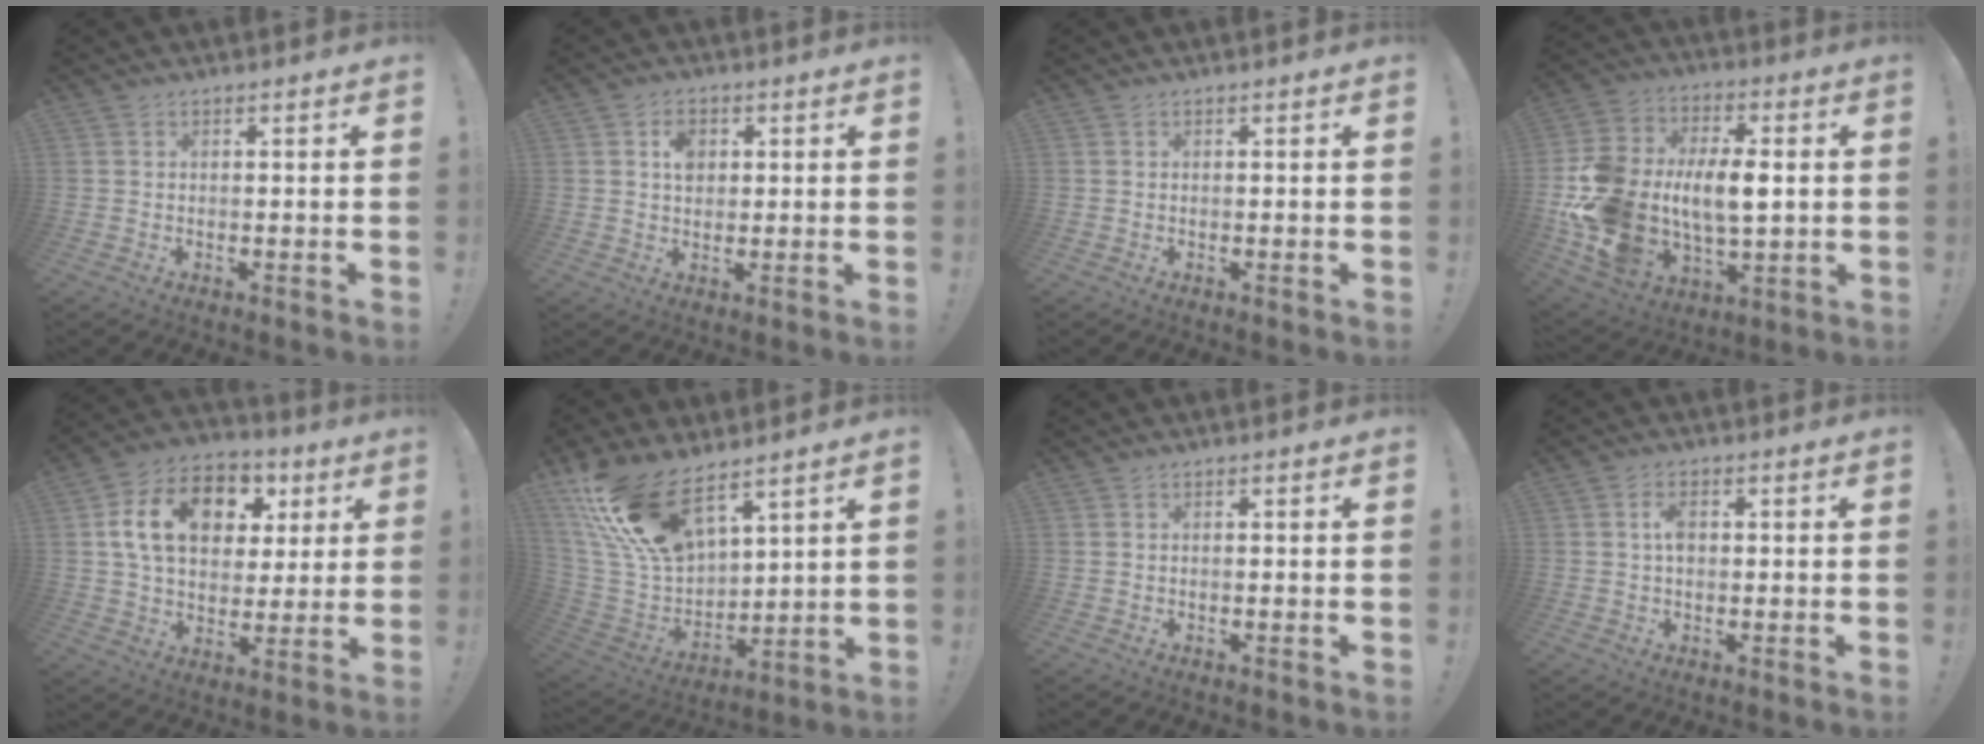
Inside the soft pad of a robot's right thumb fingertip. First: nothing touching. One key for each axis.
{"total": 4.8, "fx": 1.4, "fy": 3.7, "fz": 2.8, "tx": -0.028, "ty": -0.003, "tz": 0.022}
{"total": 0.0}
{"total": 20.2, "fx": 0.8, "fy": 14.0, "fz": 14.5, "tx": -0.294, "ty": -0.007, "tz": 0.023}
{"total": 18.0, "fx": 5.7, "fy": 12.7, "fz": 11.5, "tx": -0.179, "ty": -0.006, "tz": 0.106}
{"total": 19.6, "fx": 13.7, "fy": 8.9, "fz": 10.8, "tx": -0.217, "ty": -0.083, "tz": 0.259}
{"total": 0.0}
{"total": 3.8, "fx": 0.6, "fy": 2.3, "fz": 2.9, "tx": -0.035, "ty": -0.003, "tz": 0.005}